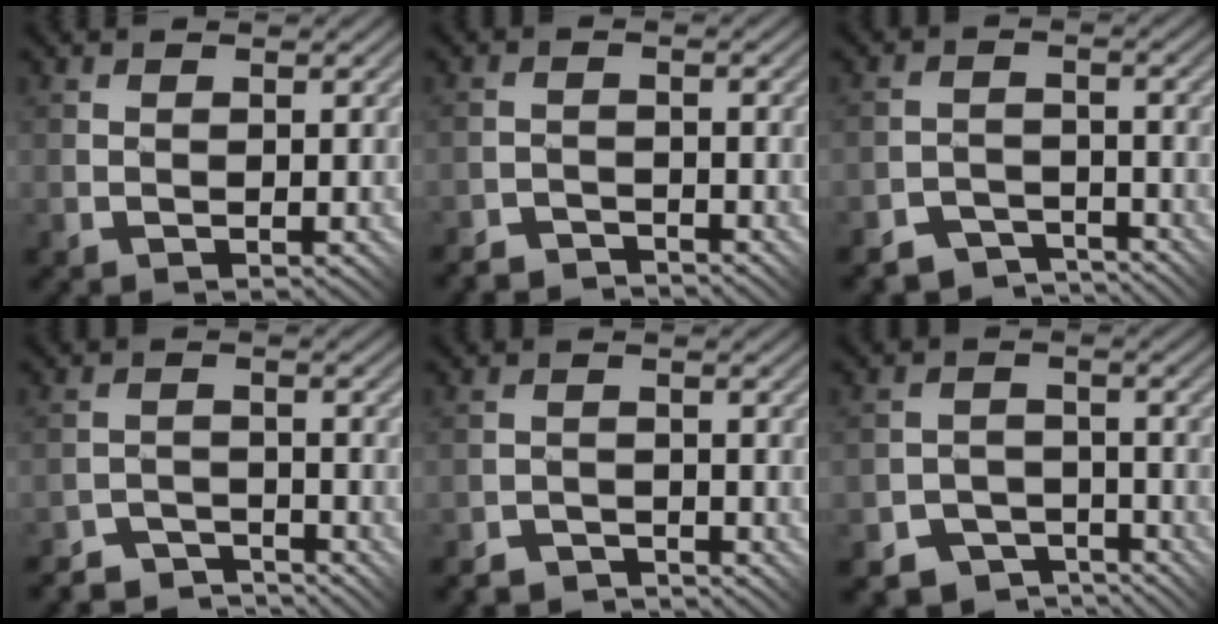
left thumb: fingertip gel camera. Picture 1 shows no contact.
{"total": 3.1, "force": [-3.1, 0.4, 0.0], "torque": [0.005, 0.009, -0.060]}
{"total": 4.2, "force": [-4.0, 1.3, 0.6], "torque": [-0.005, -0.001, -0.072]}
{"total": 4.6, "force": [-4.5, 0.7, 0.4], "torque": [0.000, 0.002, -0.083]}
{"total": 2.8, "force": [-2.8, 0.4, 0.0], "torque": [0.008, 0.007, -0.054]}
{"total": 5.0, "force": [-4.0, 2.7, 1.2], "torque": [-0.014, -0.006, -0.068]}